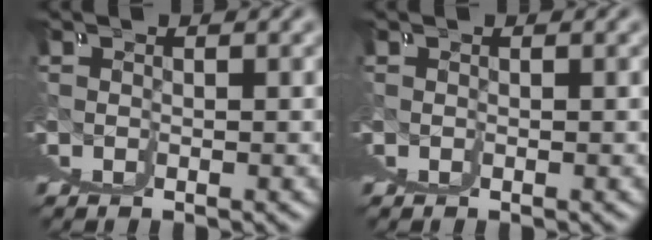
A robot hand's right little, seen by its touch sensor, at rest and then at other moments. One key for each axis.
{"total": 0.0}